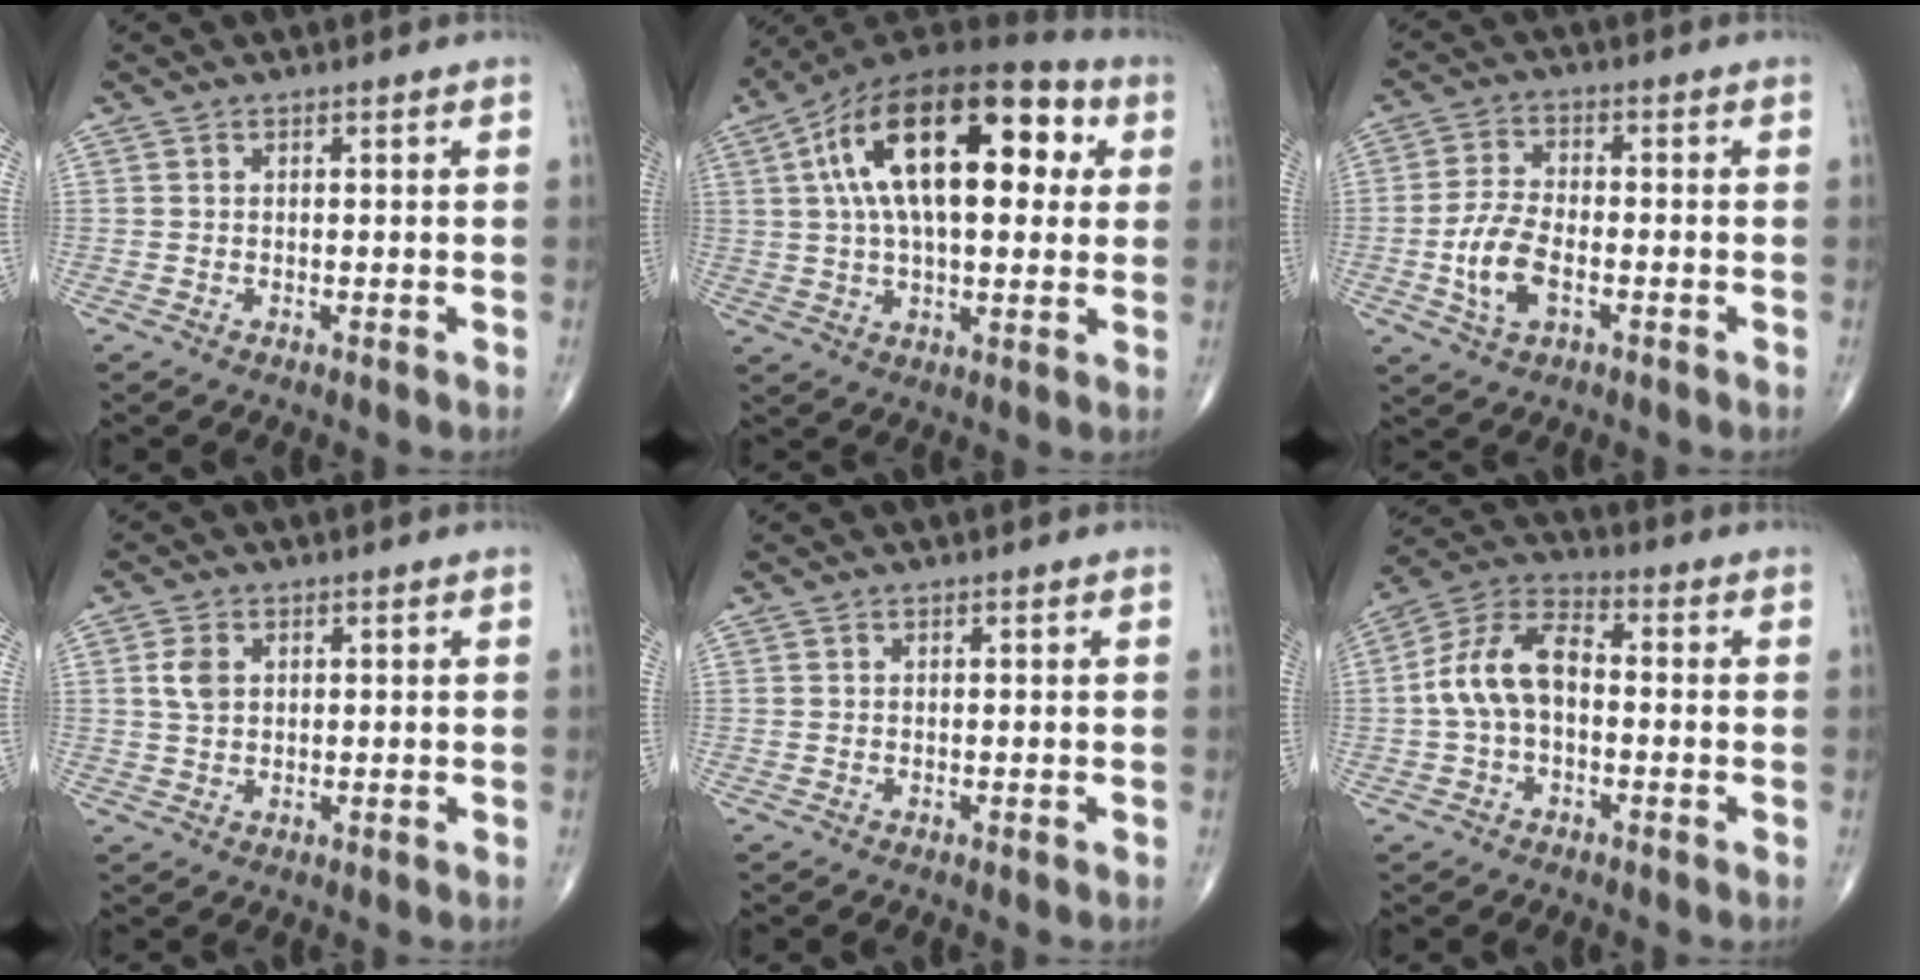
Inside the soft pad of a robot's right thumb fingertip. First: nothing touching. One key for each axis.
{"total": 24.6, "fx": 6.5, "fy": 11.8, "fz": 20.7, "tx": -0.336, "ty": 0.024, "tz": 0.096}
{"total": 8.4, "fx": -2.4, "fy": 4.4, "fz": 6.8, "tx": -0.142, "ty": 0.011, "tz": -0.046}
{"total": 3.5, "fx": 0.9, "fy": 2.4, "fz": 2.3, "tx": -0.043, "ty": 0.000, "tz": 0.018}
{"total": 0.0}
{"total": 10.8, "fx": -0.7, "fy": 6.4, "fz": 8.7, "tx": -0.167, "ty": 0.037, "tz": -0.024}